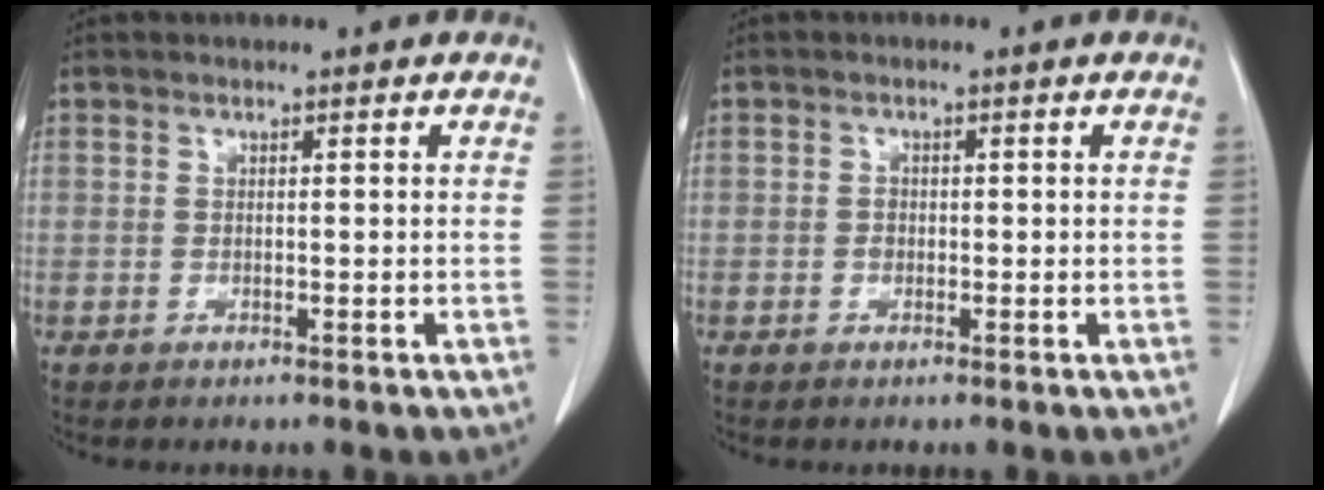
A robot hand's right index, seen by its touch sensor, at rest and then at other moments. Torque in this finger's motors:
{"motor_torque": [0.09, -0.10, 0.13, 0.03]}